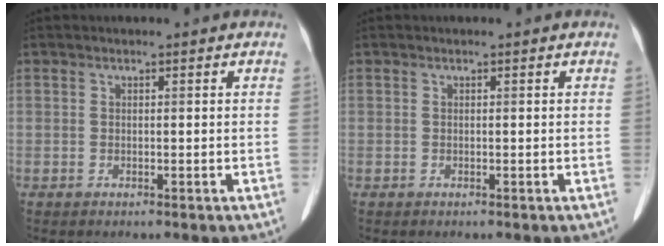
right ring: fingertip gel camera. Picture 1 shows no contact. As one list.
[{"total": 0.0}]